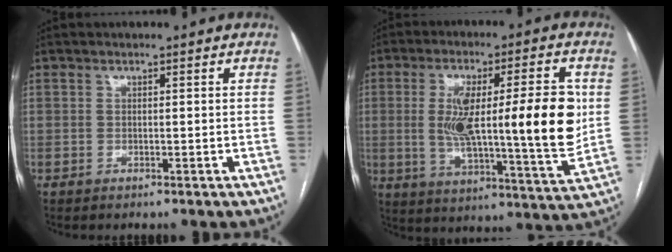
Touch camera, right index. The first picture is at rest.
{"total": 20.1, "force": [1.8, 3.1, 19.8], "torque": [-0.308, 0.004, 0.028]}